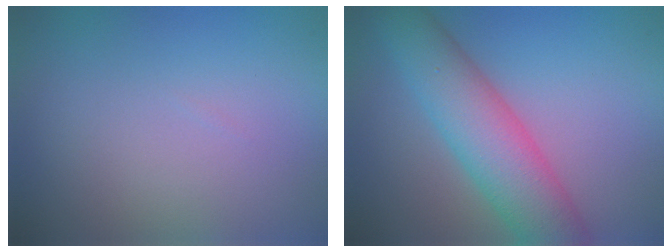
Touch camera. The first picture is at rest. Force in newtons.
{"total": 7.2, "press": 7.2, "slide": 0.2}